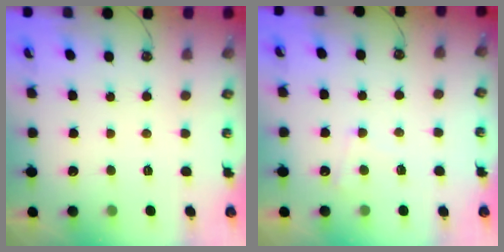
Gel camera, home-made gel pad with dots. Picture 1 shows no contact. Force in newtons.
{"total": 4.7, "press": 4.7, "slide": 0.5}